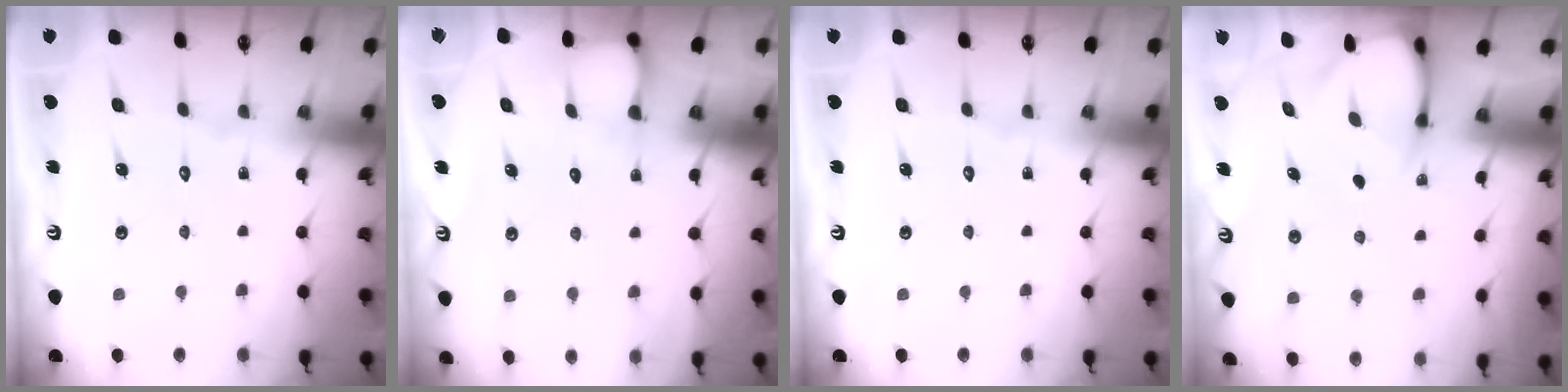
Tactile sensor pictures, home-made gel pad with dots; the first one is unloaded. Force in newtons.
{"total": 4.7, "press": 4.6, "slide": 0.4}
{"total": 0.0}
{"total": 3.6, "press": 3.6, "slide": 0.3}